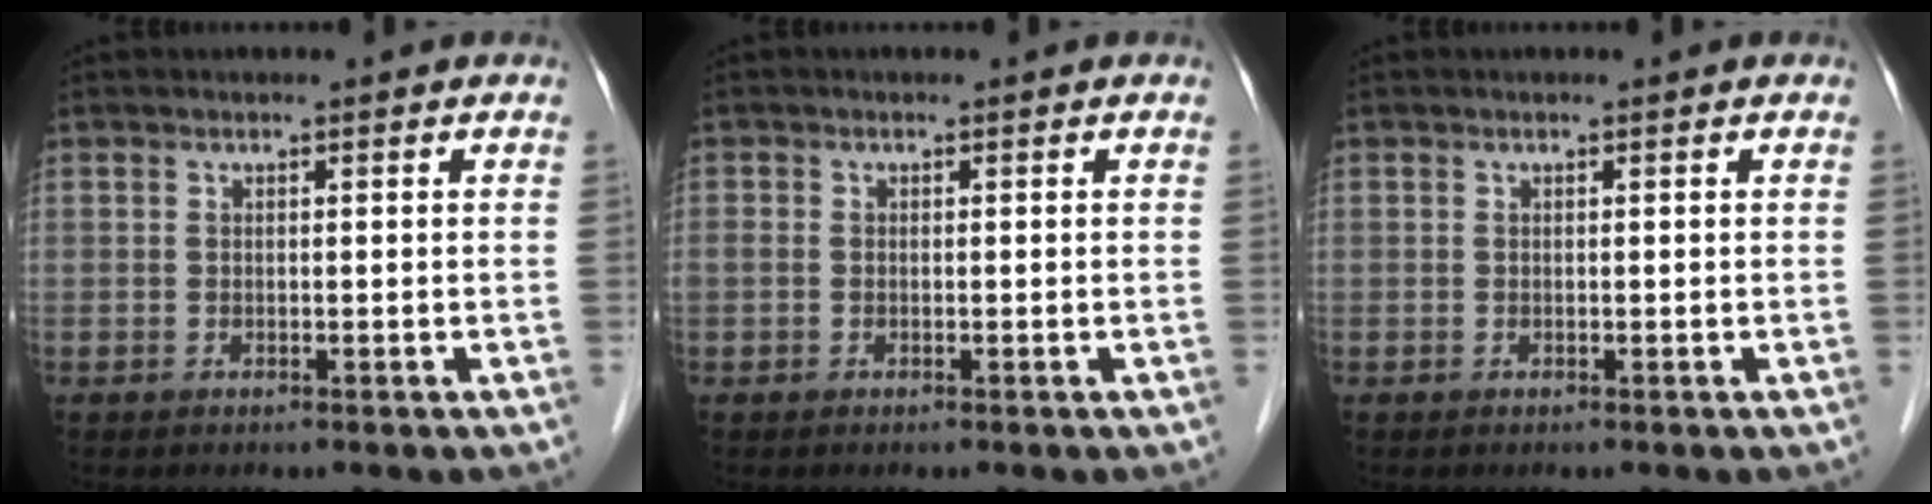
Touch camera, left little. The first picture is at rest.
{"total": 0.7, "force": [-0.2, 0.5, 0.3], "torque": [-0.010, 0.001, -0.006]}
{"total": 0.0}